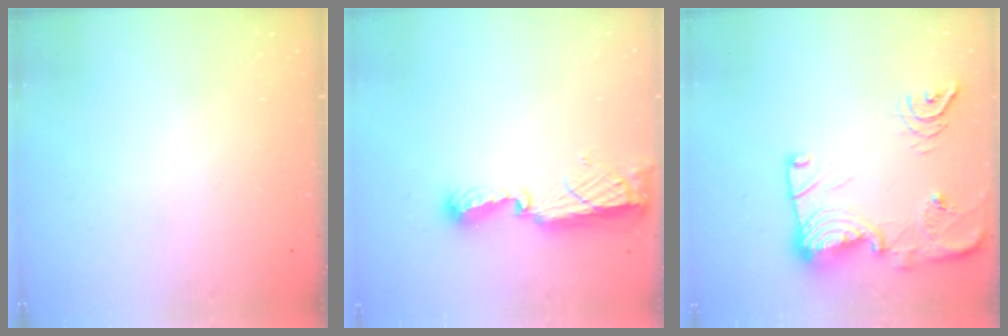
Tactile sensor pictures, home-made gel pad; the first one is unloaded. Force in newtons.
{"total": 8.5, "press": 8.4, "slide": 0.8}
{"total": 18.6, "press": 18.6, "slide": 1.1}